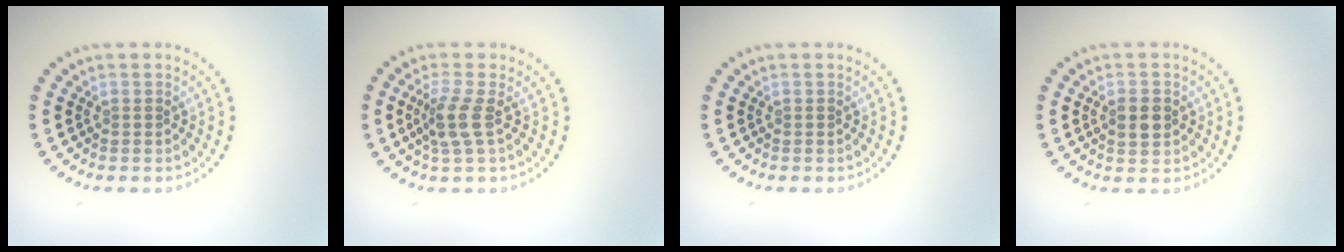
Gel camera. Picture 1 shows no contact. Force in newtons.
{"total": 2.7, "press": 2.0, "slide": 1.8}
{"total": 0.0}
{"total": 2.2, "press": 2.2, "slide": 0.1}